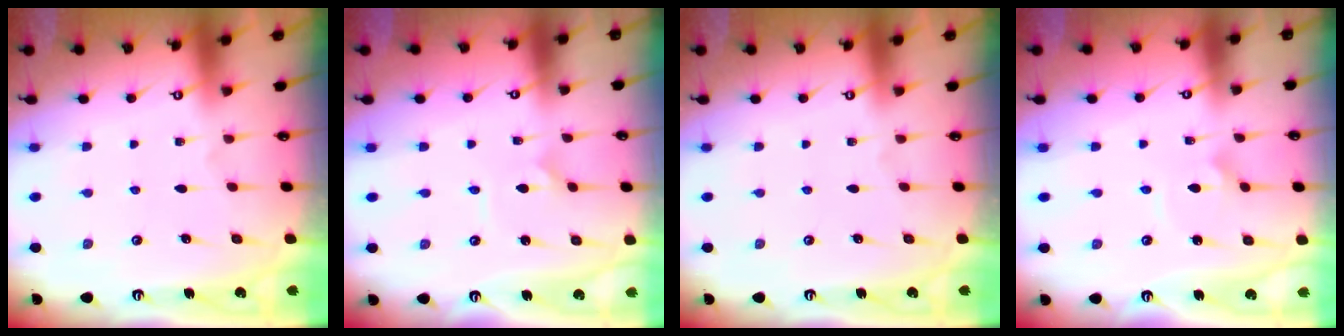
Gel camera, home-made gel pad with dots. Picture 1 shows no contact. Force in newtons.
{"total": 1.4, "press": 1.4, "slide": 0.0}
{"total": 0.0}
{"total": 2.1, "press": 2.1, "slide": 0.0}